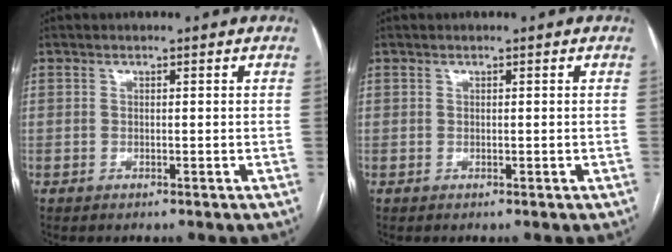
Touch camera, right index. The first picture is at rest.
{"total": 0.0}